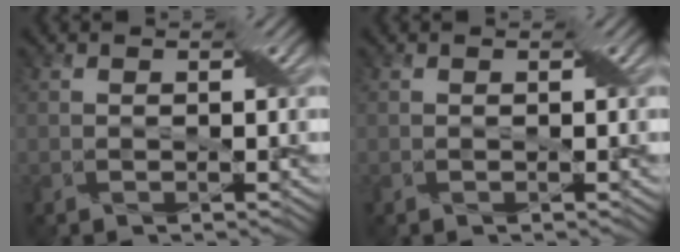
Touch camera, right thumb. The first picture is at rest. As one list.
[{"total": 0.0}]